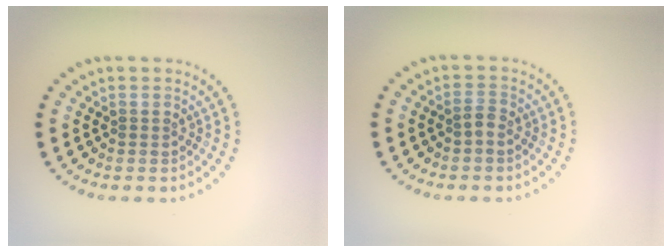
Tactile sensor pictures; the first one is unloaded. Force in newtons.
{"total": 0.9, "press": 0.9, "slide": 0.3}